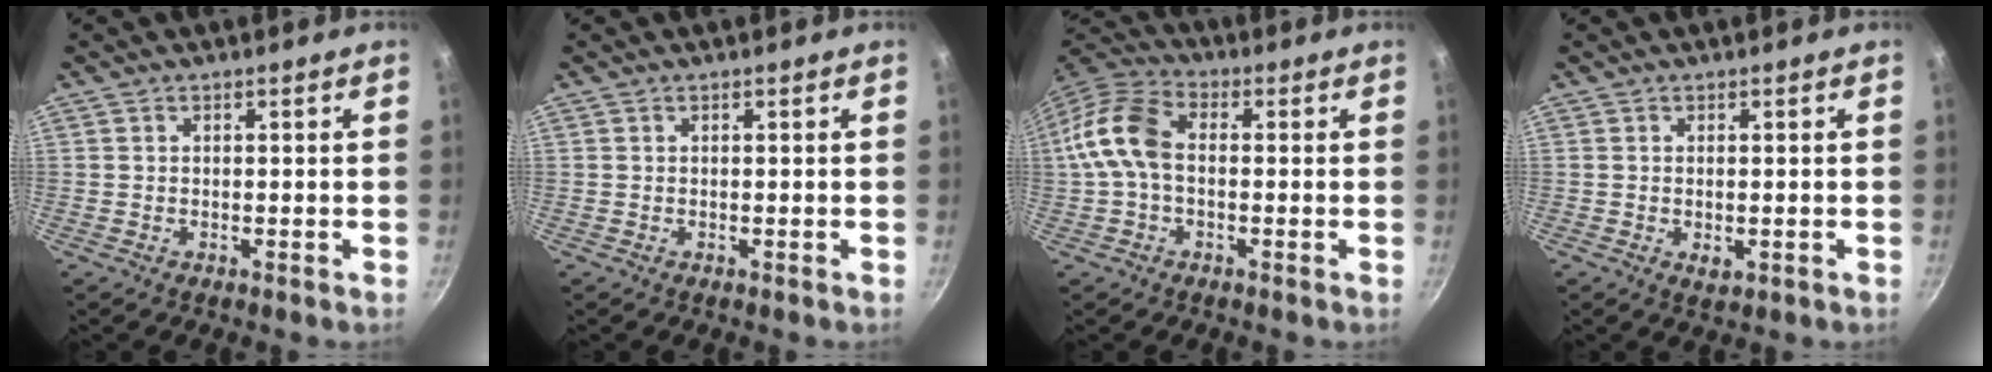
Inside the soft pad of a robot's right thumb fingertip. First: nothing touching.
{"total": 0.0}
{"total": 10.9, "force": [-0.3, 6.9, 8.4], "torque": [-0.159, 0.034, -0.023]}
{"total": 2.3, "force": [-0.5, 1.3, 1.9], "torque": [-0.030, -0.006, -0.005]}